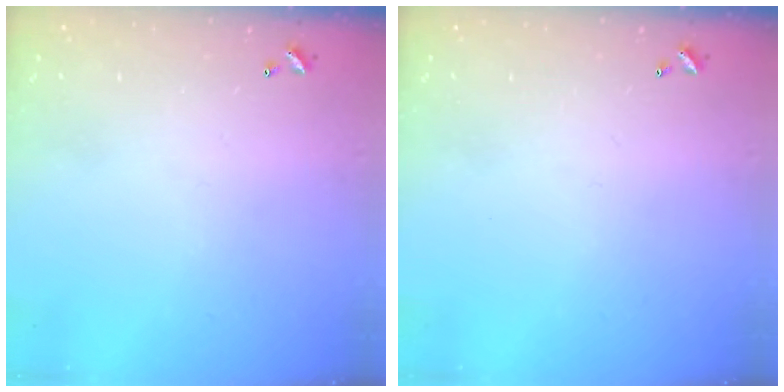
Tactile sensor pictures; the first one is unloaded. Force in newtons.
{"total": 0.0}